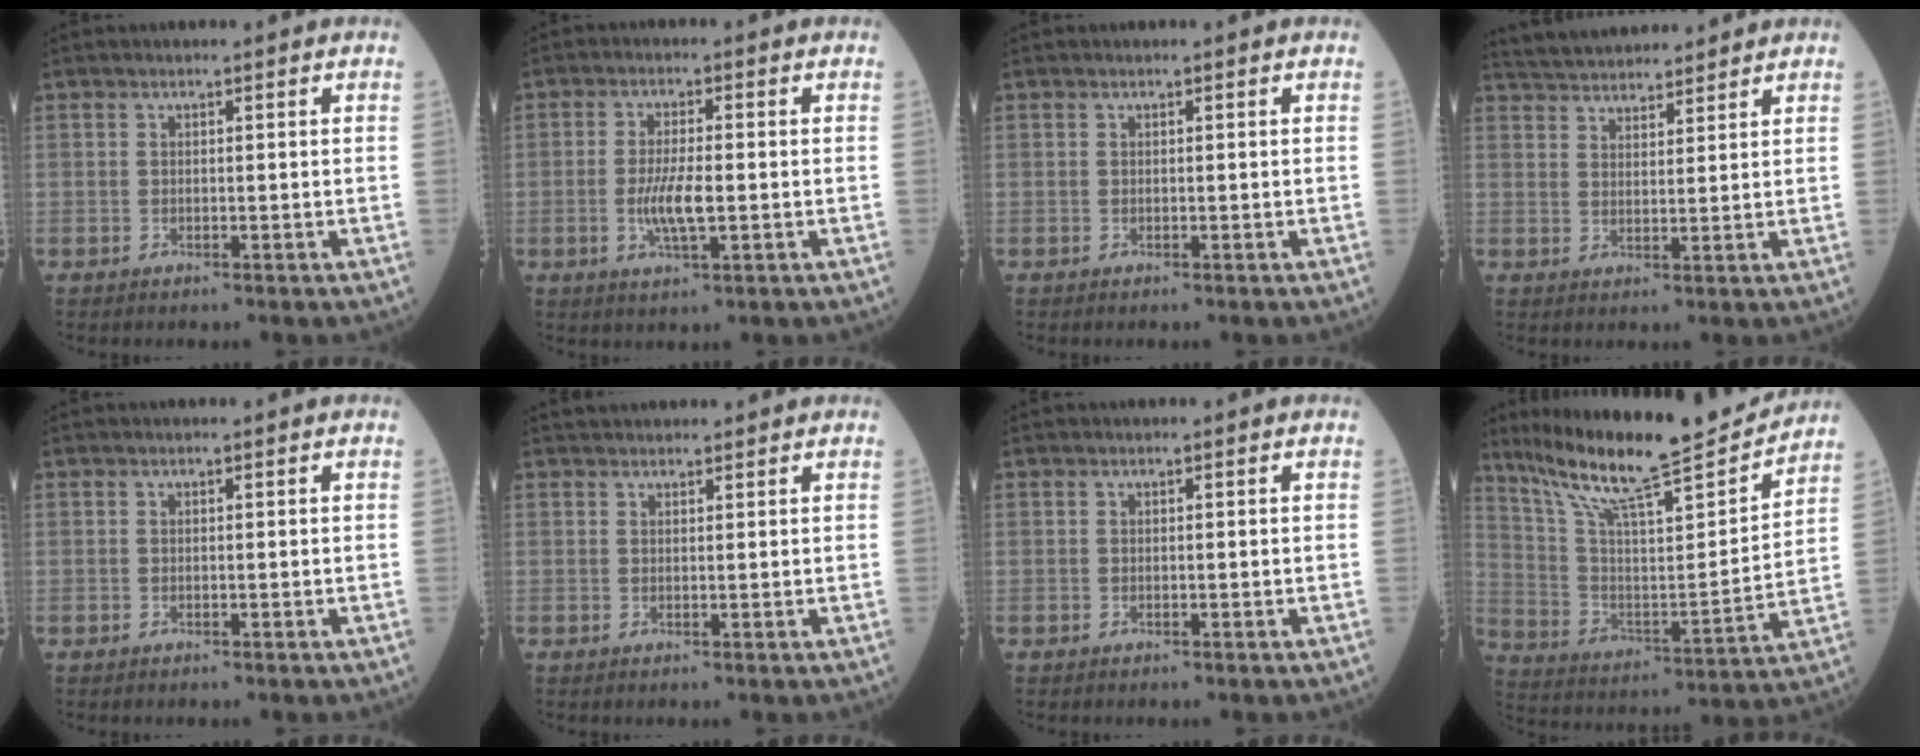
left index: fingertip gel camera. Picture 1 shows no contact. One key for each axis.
{"total": 5.4, "fx": -1.0, "fy": 1.1, "fz": 5.2, "tx": -0.109, "ty": -0.008, "tz": -0.018}
{"total": 0.0}
{"total": 10.0, "fx": 9.4, "fy": 1.8, "fz": 2.6, "tx": -0.048, "ty": 0.030, "tz": 0.154}
{"total": 0.0}
{"total": 4.3, "fx": 4.0, "fy": 0.9, "fz": 1.2, "tx": -0.011, "ty": 0.035, "tz": 0.059}
{"total": 0.0}
{"total": 22.2, "fx": 19.1, "fy": 1.5, "fz": 11.2, "tx": -0.194, "ty": -0.006, "tz": 0.312}